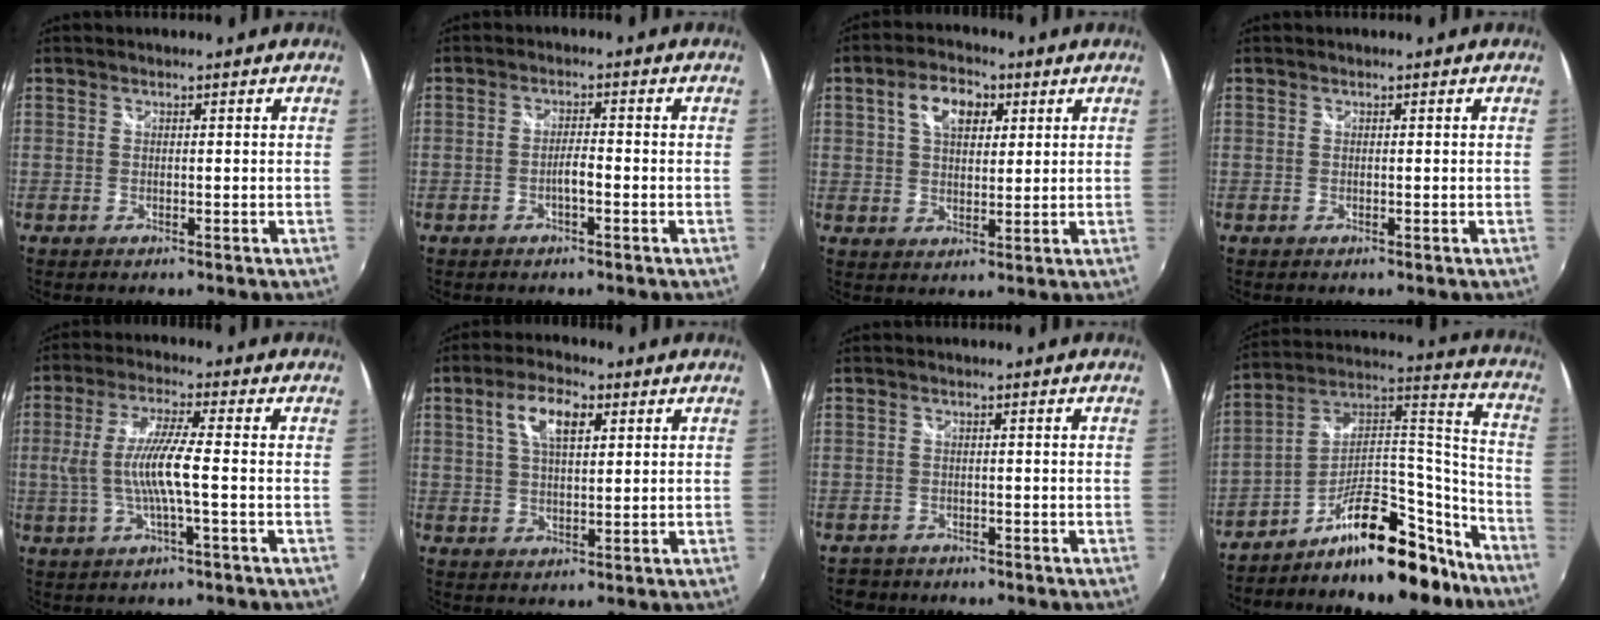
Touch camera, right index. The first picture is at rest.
{"total": 2.1, "force": [-1.1, 0.3, 1.8], "torque": [-0.036, 0.003, -0.020]}
{"total": 7.5, "force": [3.0, 4.5, 5.2], "torque": [-0.092, 0.022, 0.050]}
{"total": 0.0}
{"total": 7.3, "force": [-1.1, -0.1, 7.2], "torque": [-0.146, -0.005, -0.016]}
{"total": 7.4, "force": [2.9, 3.2, 6.0], "torque": [-0.112, 0.014, 0.052]}
{"total": 2.4, "force": [-1.8, 1.5, -0.1], "torque": [-0.008, 0.000, -0.030]}
{"total": 19.8, "force": [-14.3, 7.6, 11.3], "torque": [-0.161, 0.063, -0.212]}